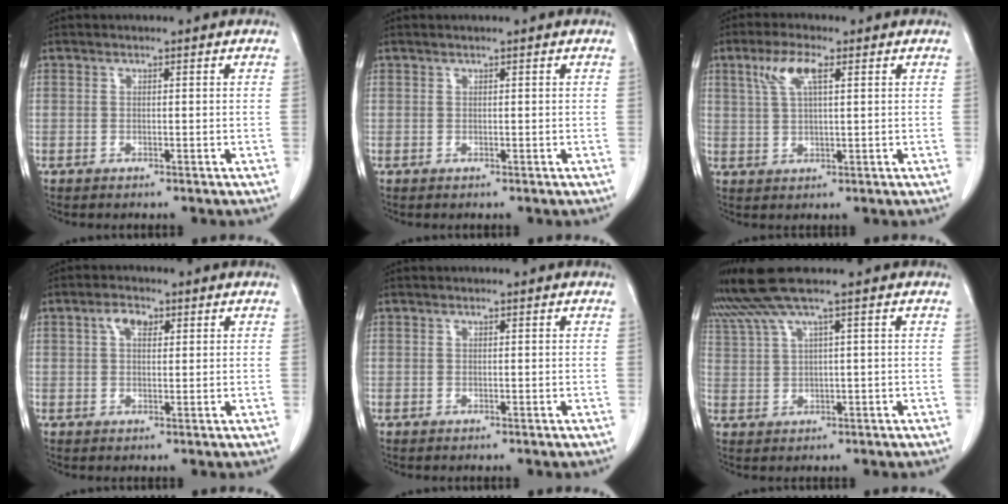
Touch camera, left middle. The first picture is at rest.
{"total": 0.5, "force": [0.4, -0.1, 0.3], "torque": [-0.009, 0.006, 0.010]}
{"total": 5.5, "force": [2.5, 1.1, 4.7], "torque": [-0.104, 0.012, 0.052]}
{"total": 3.1, "force": [1.4, 1.6, 2.3], "torque": [-0.046, 0.009, 0.026]}
{"total": 0.0}
{"total": 5.6, "force": [4.2, -1.4, 3.4], "torque": [-0.081, 0.023, 0.089]}